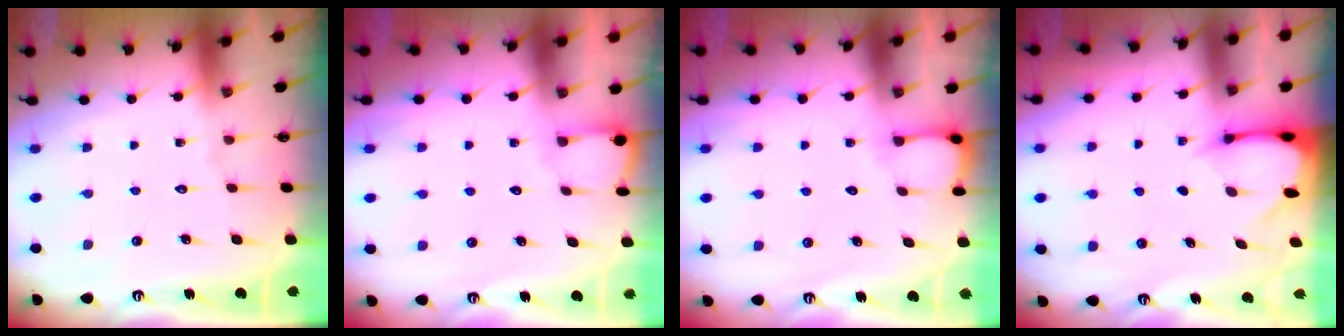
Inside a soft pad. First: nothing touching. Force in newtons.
{"total": 2.0, "press": 2.0, "slide": 0.2}
{"total": 2.7, "press": 2.7, "slide": 0.3}
{"total": 2.6, "press": 2.6, "slide": 0.3}